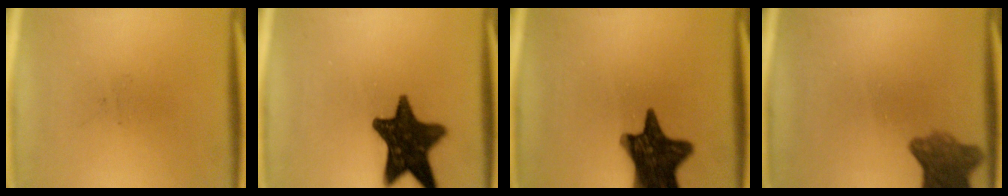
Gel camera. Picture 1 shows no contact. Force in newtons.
{"total": 14.6}
{"total": 14.9}
{"total": 7.3}